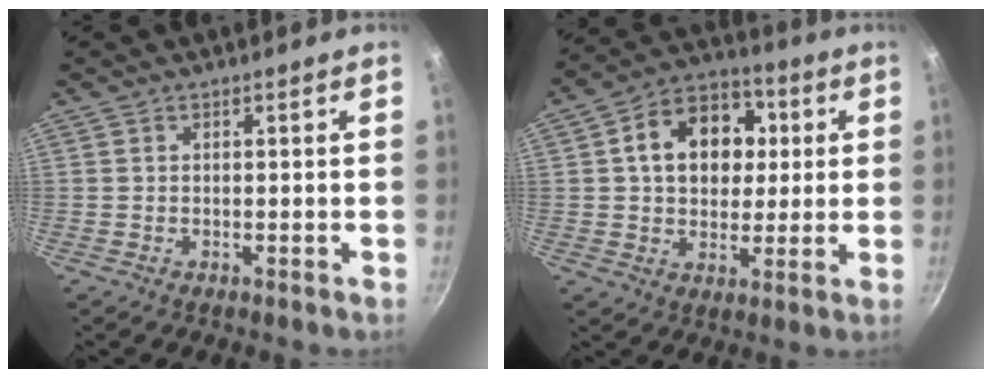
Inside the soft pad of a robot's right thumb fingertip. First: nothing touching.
{"total": 14.9, "force": [2.8, 11.2, 9.4], "torque": [-0.110, 0.018, 0.033]}